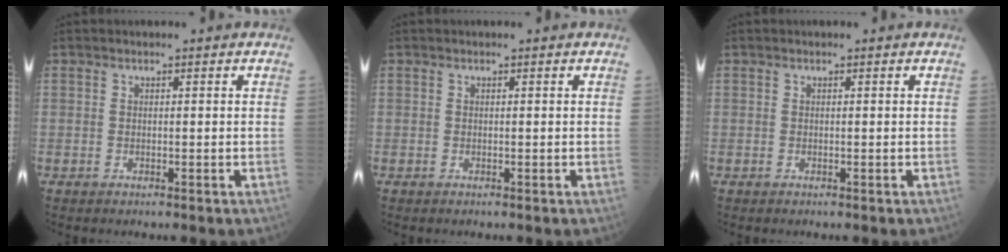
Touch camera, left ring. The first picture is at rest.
{"total": 0.0}
{"total": 0.0}